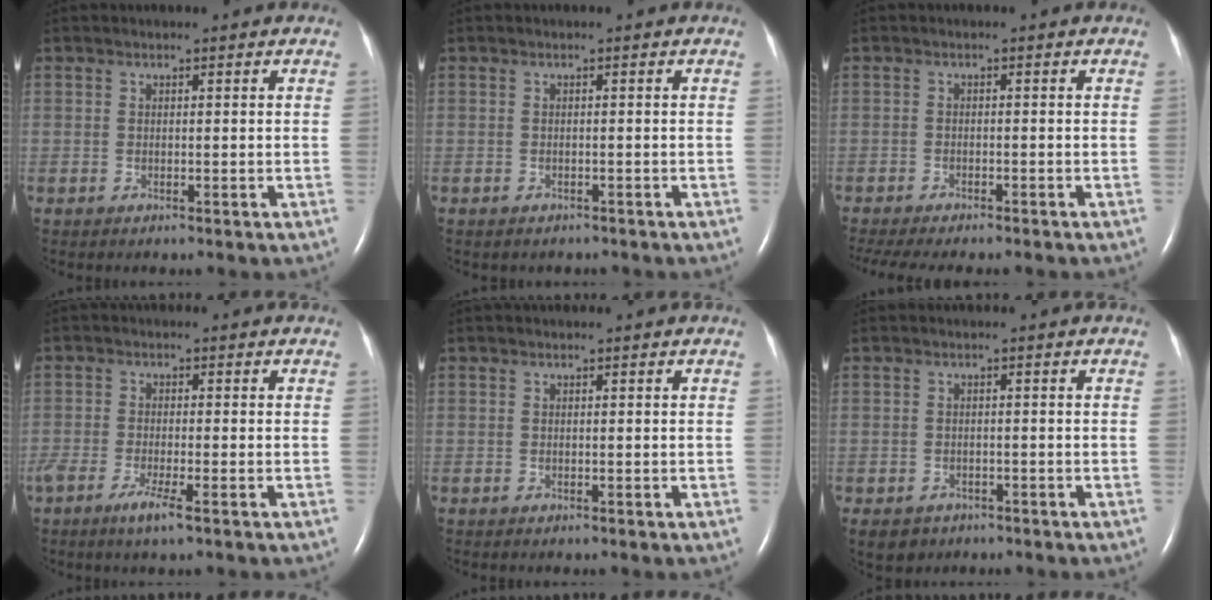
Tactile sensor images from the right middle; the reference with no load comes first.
{"total": 1.8, "force": [-1.6, 0.9, 0.3], "torque": [-0.006, 0.000, -0.015]}
{"total": 11.2, "force": [-9.6, 2.5, 5.3], "torque": [-0.080, -0.012, -0.127]}
{"total": 3.6, "force": [-2.1, 0.1, 2.9], "torque": [-0.057, -0.010, -0.042]}
{"total": 0.0}
{"total": 3.5, "force": [-2.3, 2.6, 0.5], "torque": [-0.004, 0.003, -0.029]}